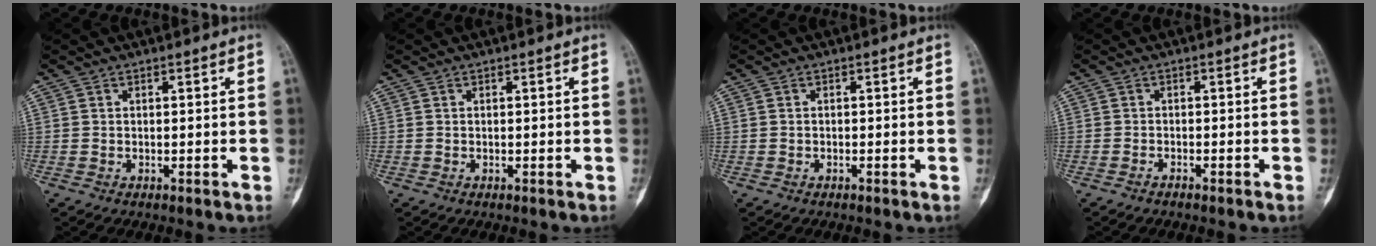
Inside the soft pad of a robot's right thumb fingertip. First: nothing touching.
{"total": 0.0}
{"total": 0.0}
{"total": 0.8, "force": [-0.7, 0.1, 0.2], "torque": [-0.008, 0.003, -0.012]}